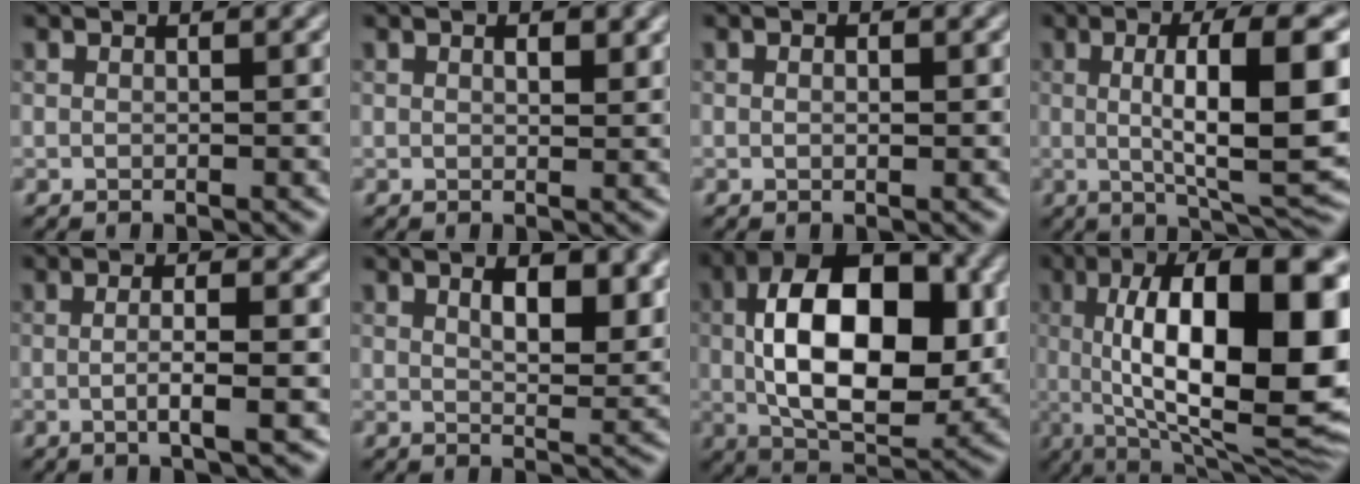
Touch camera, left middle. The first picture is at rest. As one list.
[{"total": 1.4, "force": [0.6, 0.5, 1.1], "torque": [-0.009, 0.004, 0.012]}, {"total": 0.7, "force": [-0.7, -0.3, 0.0], "torque": [-0.007, 0.000, 0.007]}, {"total": 10.1, "force": [0.3, 2.0, 9.9], "torque": [-0.149, 0.005, 0.019]}, {"total": 3.1, "force": [-1.3, 0.1, 2.8], "torque": [-0.054, 0.003, -0.008]}, {"total": 4.6, "force": [1.9, 1.7, 3.8], "torque": [-0.061, -0.001, 0.045]}, {"total": 12.6, "force": [-0.2, 6.6, 10.7], "torque": [-0.178, 0.010, 0.008]}, {"total": 15.5, "force": [0.8, 4.7, 14.8], "torque": [-0.193, 0.020, 0.023]}]